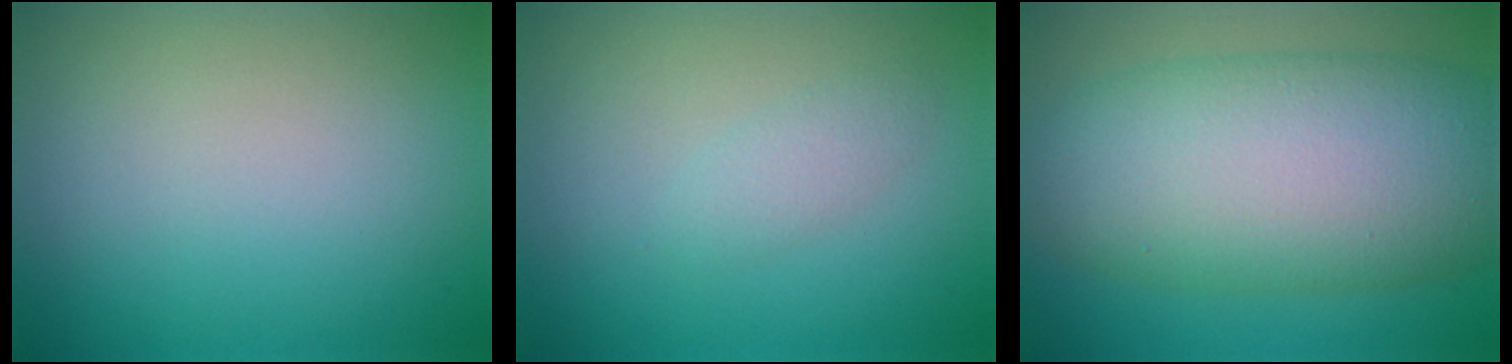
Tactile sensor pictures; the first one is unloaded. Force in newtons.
{"total": 1.3, "press": 1.3, "slide": 0.1}
{"total": 12.3, "press": 12.3, "slide": 0.2}